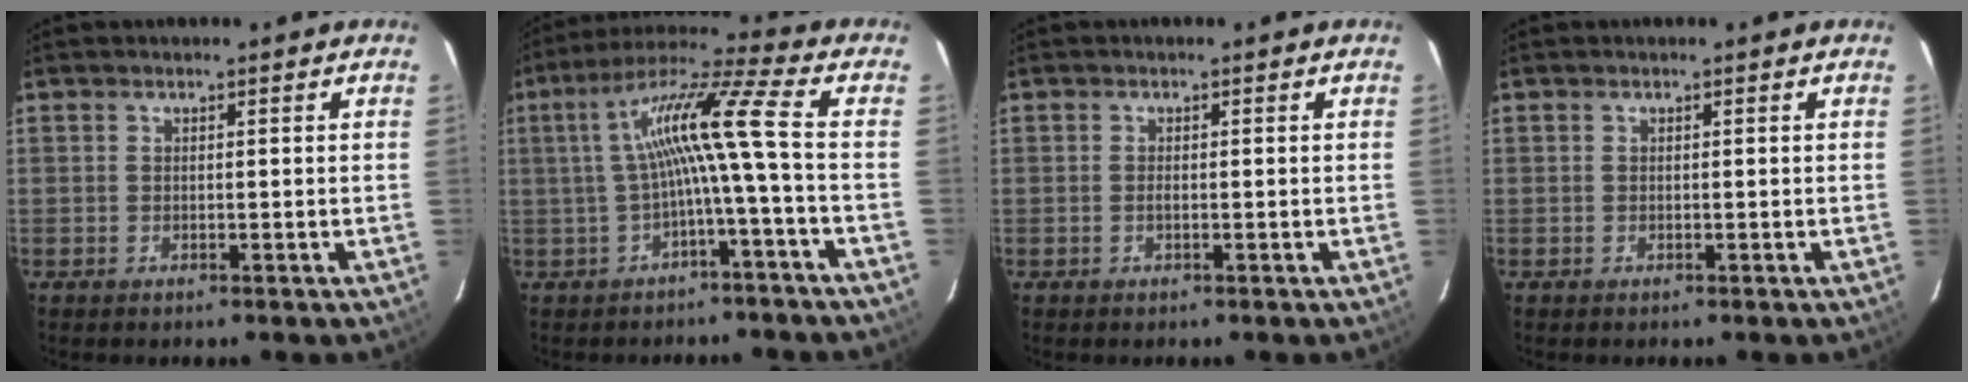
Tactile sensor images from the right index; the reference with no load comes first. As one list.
[{"total": 10.8, "force": [-1.4, -1.1, 10.6], "torque": [-0.205, 0.017, -0.020]}, {"total": 0.5, "force": [-0.2, 0.2, 0.5], "torque": [-0.009, -0.002, -0.004]}, {"total": 0.0}]